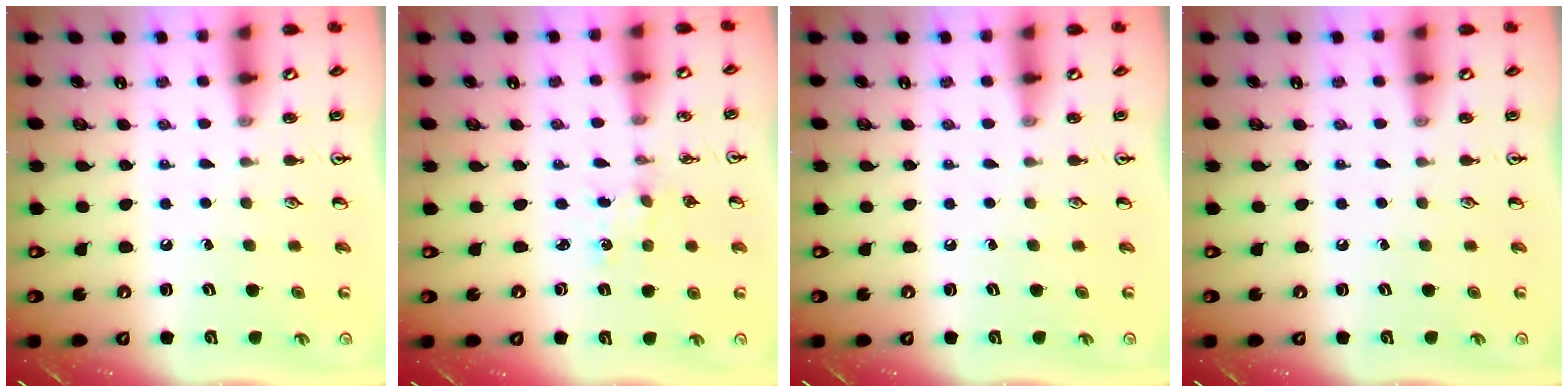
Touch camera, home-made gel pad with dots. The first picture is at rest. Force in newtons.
{"total": 0.0}
{"total": 0.0}
{"total": 0.0}